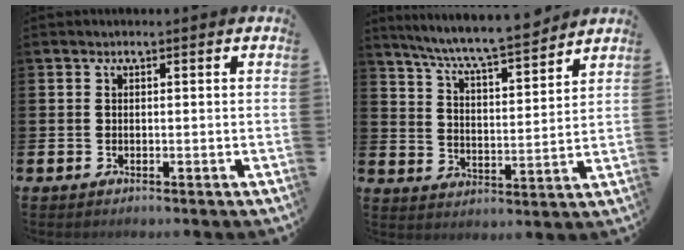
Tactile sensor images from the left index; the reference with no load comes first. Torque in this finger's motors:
{"motor_torque": [0.23, -0.48, 0.76, 0.17]}